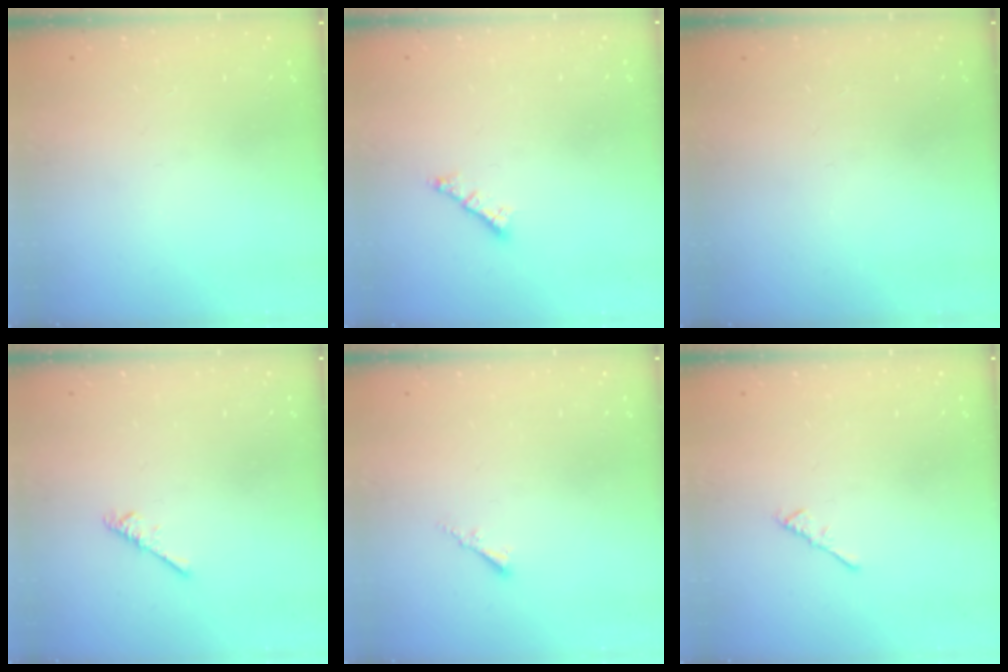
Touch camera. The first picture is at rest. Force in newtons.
{"total": 1.2, "press": 1.2, "slide": 0.3}
{"total": 0.0}
{"total": 2.6, "press": 2.5, "slide": 0.5}
{"total": 1.8, "press": 1.7, "slide": 0.3}
{"total": 1.1, "press": 1.0, "slide": 0.4}